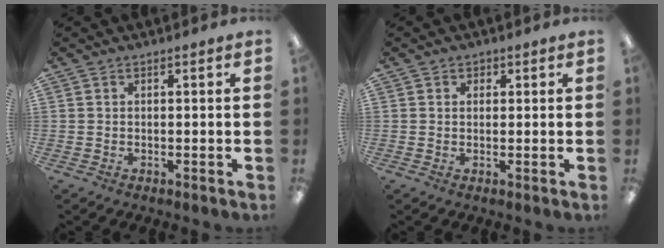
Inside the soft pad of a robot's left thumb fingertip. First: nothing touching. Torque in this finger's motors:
{"motor_torque": [0.26, 0.09, -0.06, -0.13, -0.04]}